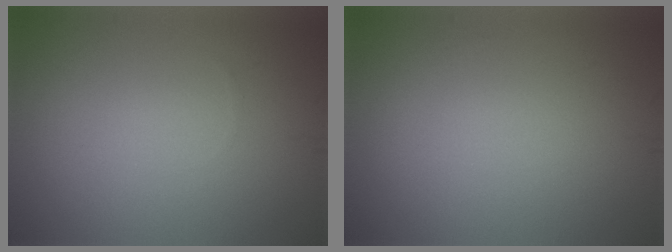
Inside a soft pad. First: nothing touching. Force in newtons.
{"total": 0.0}